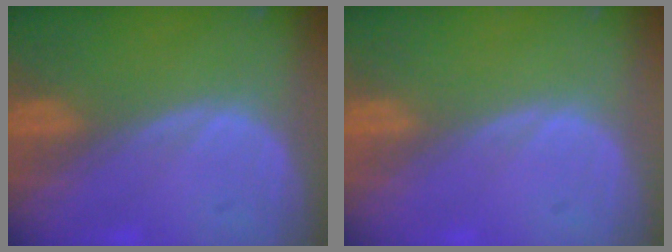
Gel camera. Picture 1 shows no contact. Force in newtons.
{"total": 0.0}